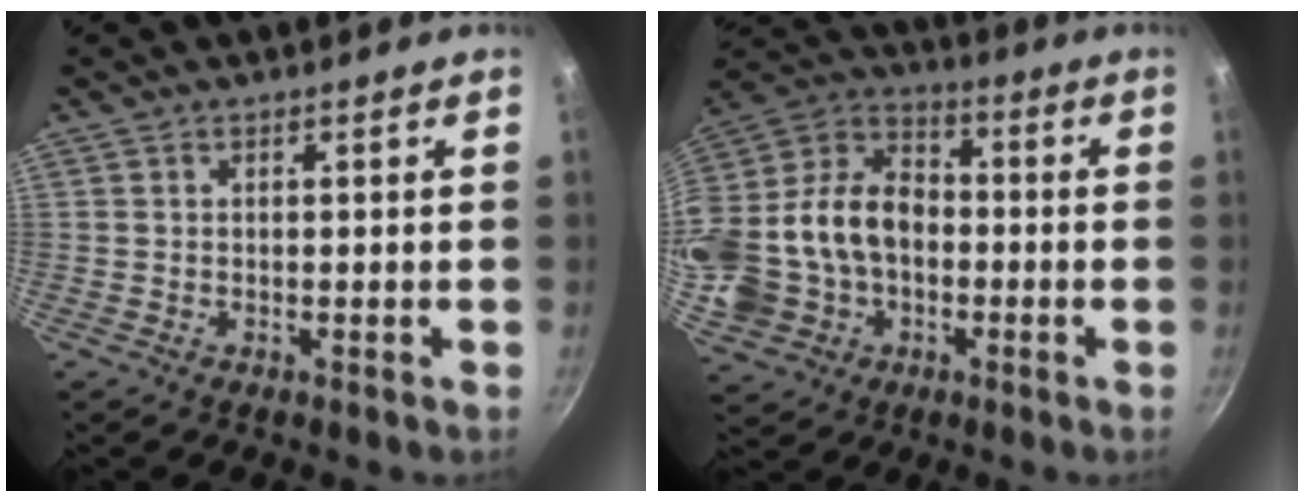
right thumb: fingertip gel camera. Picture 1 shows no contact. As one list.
[{"total": 22.9, "force": [-2.8, 17.6, 14.5], "torque": [-0.289, 0.053, -0.046]}]